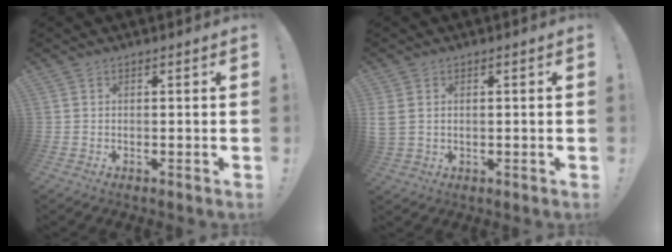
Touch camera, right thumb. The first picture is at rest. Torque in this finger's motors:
{"motor_torque": [0.17, 1.02, 0.84, -0.70, 0.18]}